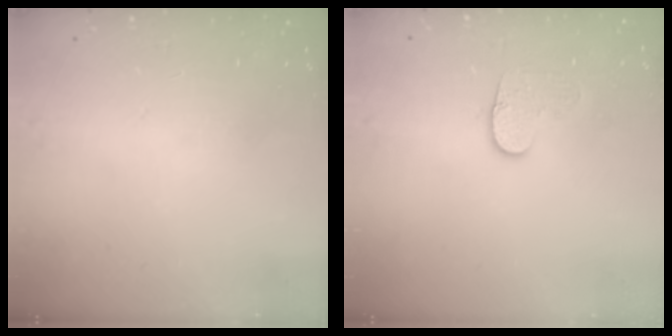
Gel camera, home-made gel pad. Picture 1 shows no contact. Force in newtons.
{"total": 7.0, "press": 7.0, "slide": 0.7}